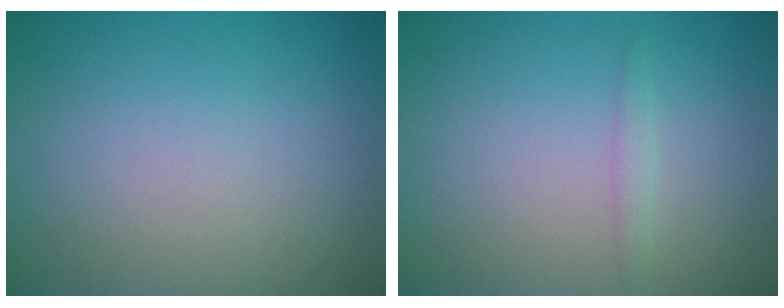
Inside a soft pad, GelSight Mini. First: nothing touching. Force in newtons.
{"total": 0.8, "press": 0.8, "slide": 0.0}